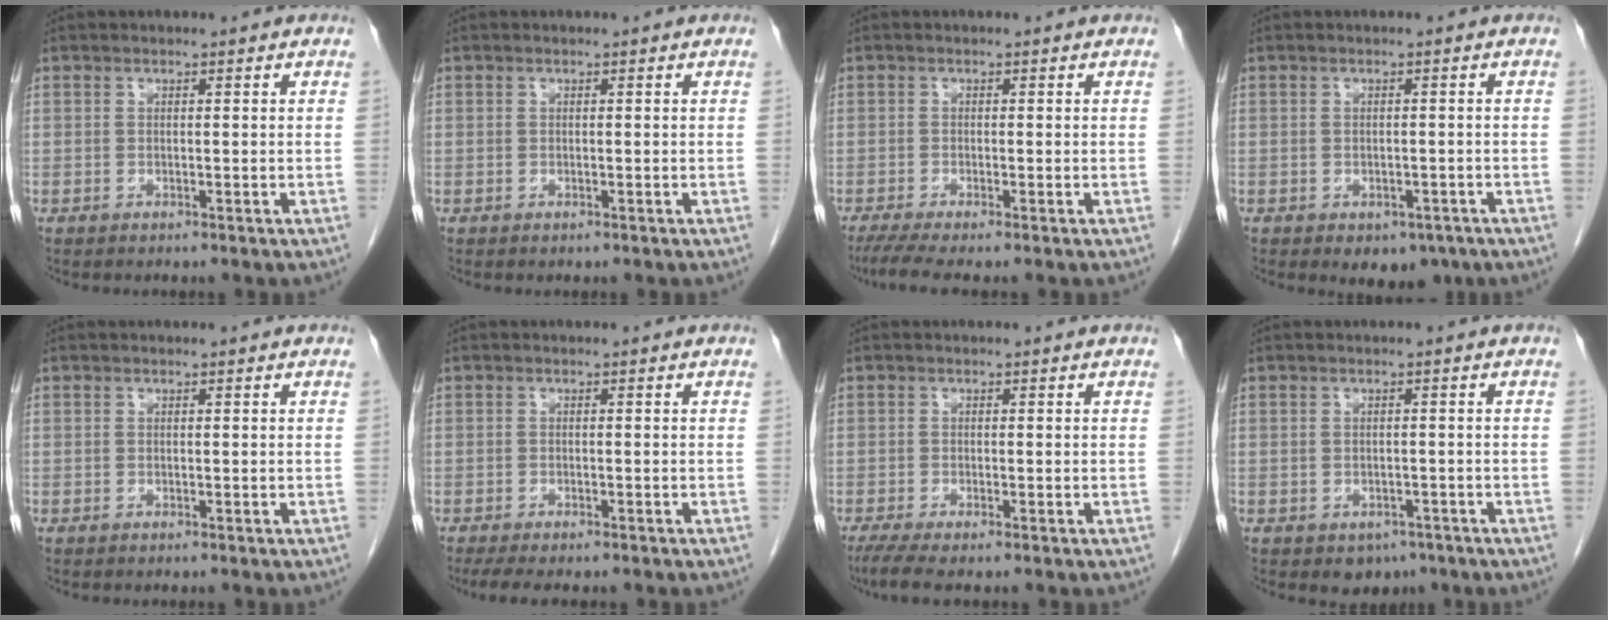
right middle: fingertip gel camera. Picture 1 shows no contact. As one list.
[{"total": 0.0}, {"total": 4.1, "force": [-3.1, 0.1, 2.7], "torque": [-0.047, -0.012, -0.057]}, {"total": 4.6, "force": [-3.0, 2.8, 2.2], "torque": [-0.014, 0.000, -0.031]}, {"total": 0.0}, {"total": 6.5, "force": [-5.3, 1.7, 3.4], "torque": [-0.044, -0.010, -0.077]}, {"total": 3.4, "force": [-2.4, 0.4, 2.4], "torque": [-0.047, -0.011, -0.046]}, {"total": 3.0, "force": [-1.9, 2.0, 1.3], "torque": [-0.009, 0.003, -0.014]}]